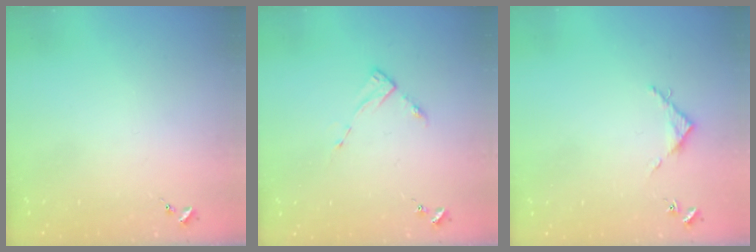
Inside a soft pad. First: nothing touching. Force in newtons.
{"total": 2.8, "press": 2.8, "slide": 0.4}
{"total": 3.6, "press": 3.6, "slide": 0.3}